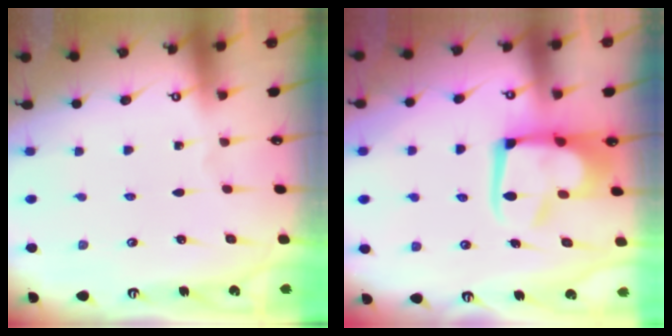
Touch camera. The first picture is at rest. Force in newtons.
{"total": 7.5, "press": 7.4, "slide": 1.3}